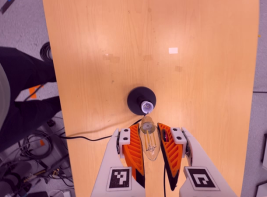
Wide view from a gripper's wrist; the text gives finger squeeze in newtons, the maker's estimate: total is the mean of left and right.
{"total": 20.5, "left": 22.4, "right": 18.6}